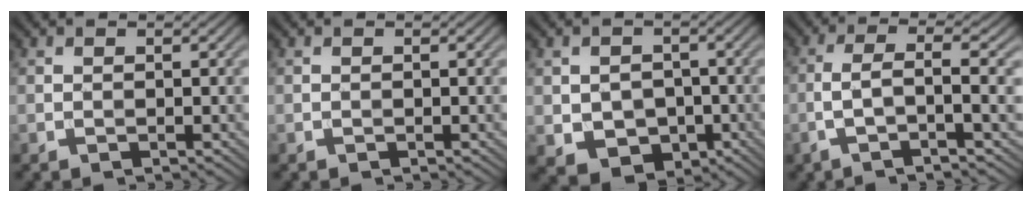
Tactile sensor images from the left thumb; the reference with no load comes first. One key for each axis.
{"total": 0.0}
{"total": 5.7, "fx": -1.6, "fy": 4.7, "fz": 3.0, "tx": -0.069, "ty": -0.019, "tz": -0.026}
{"total": 5.3, "fx": -1.3, "fy": 0.8, "fz": 5.1, "tx": -0.092, "ty": 0.011, "tz": -0.042}